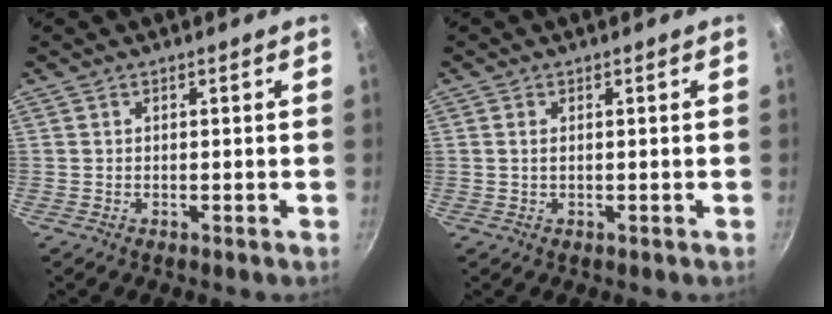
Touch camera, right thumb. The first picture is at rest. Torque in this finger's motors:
{"motor_torque": [-0.05, -0.11, -0.26, 0.04, -0.08]}